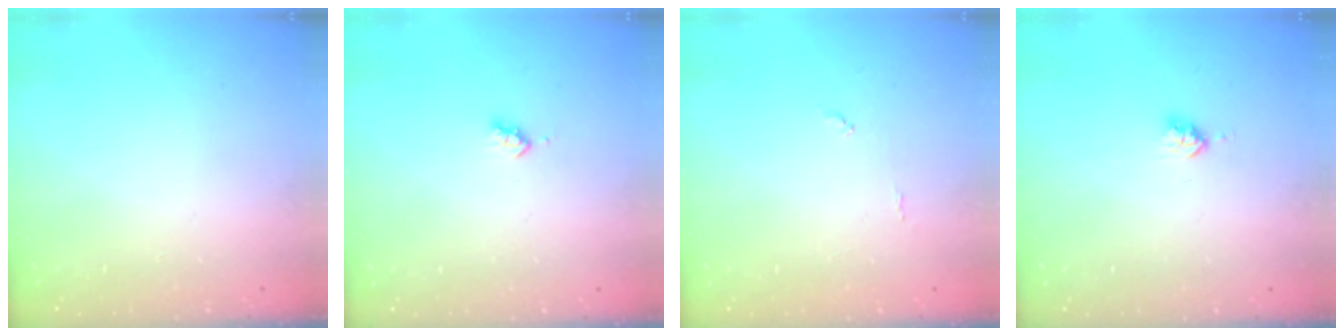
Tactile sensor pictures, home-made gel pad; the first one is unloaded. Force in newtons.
{"total": 2.3, "press": 2.3, "slide": 0.4}
{"total": 4.9, "press": 4.9, "slide": 0.4}
{"total": 3.4, "press": 3.4, "slide": 0.5}